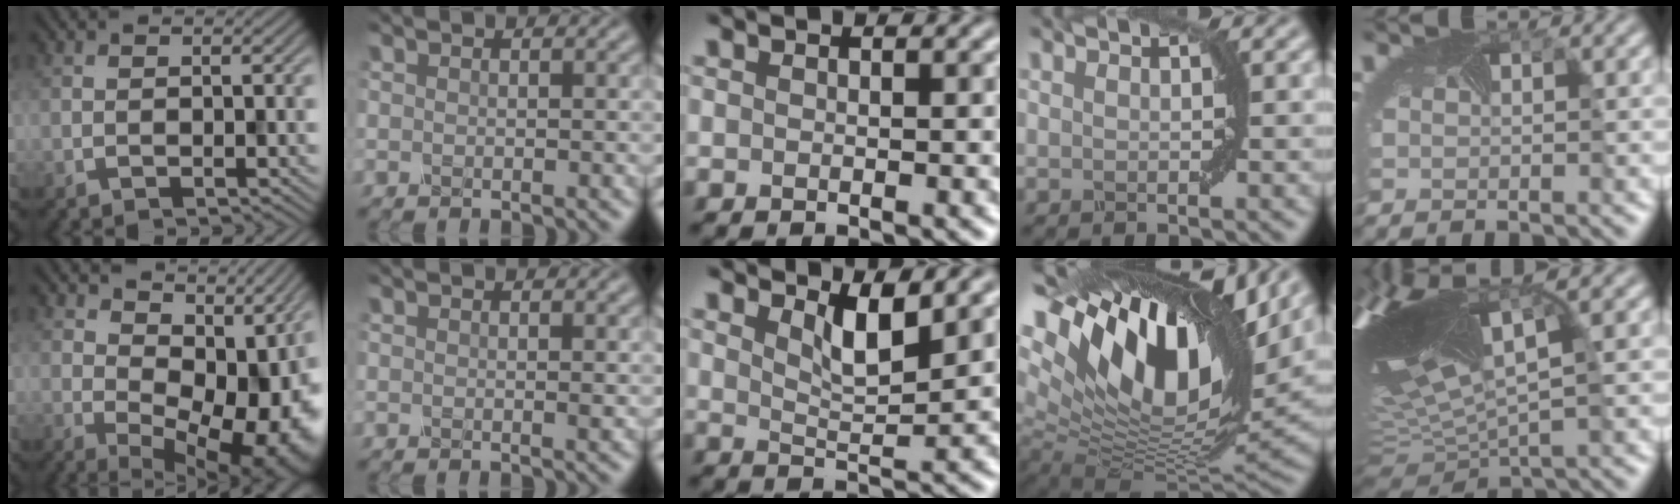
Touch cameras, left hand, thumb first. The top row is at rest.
{"thumb": {"total": 13.1, "force": [3.1, 7.8, 10.1], "torque": [-0.129, -0.011, 0.068]}, "middle": {"total": 3.2, "force": [2.0, 0.8, 2.4], "torque": [-0.047, -0.008, 0.032]}, "ring": {"total": 16.5, "force": [7.4, 7.9, 12.5], "torque": [-0.238, 0.027, 0.131]}, "little": {"total": 12.5, "force": [2.2, 5.1, 11.2], "torque": [-0.276, -0.014, 0.075]}}